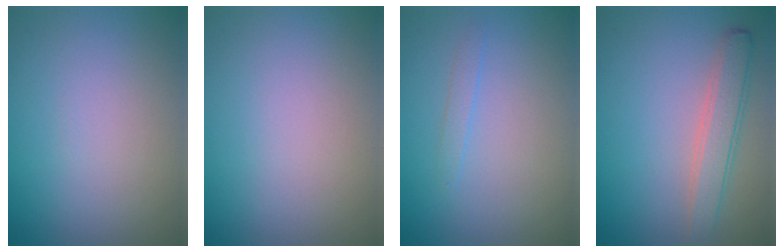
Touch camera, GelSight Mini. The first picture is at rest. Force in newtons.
{"total": 0.0}
{"total": 0.8, "press": 0.8, "slide": 0.1}
{"total": 2.9, "press": 2.9, "slide": 0.2}